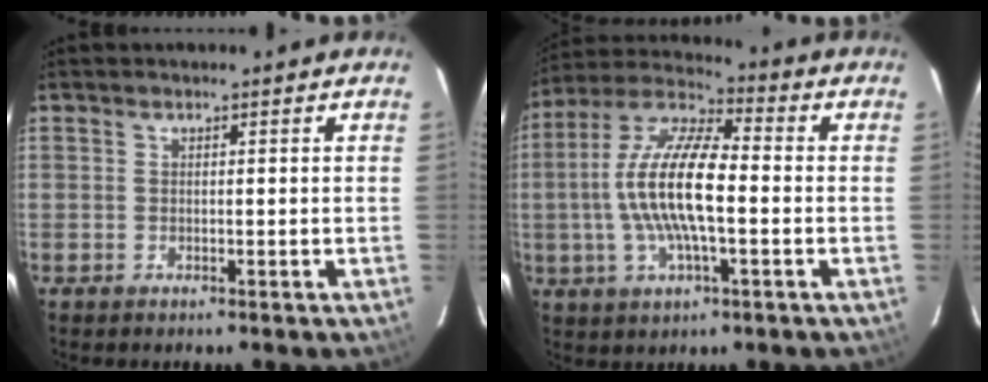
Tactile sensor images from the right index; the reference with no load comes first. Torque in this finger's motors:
{"motor_torque": [1.46, -0.68, 1.06, 0.21]}